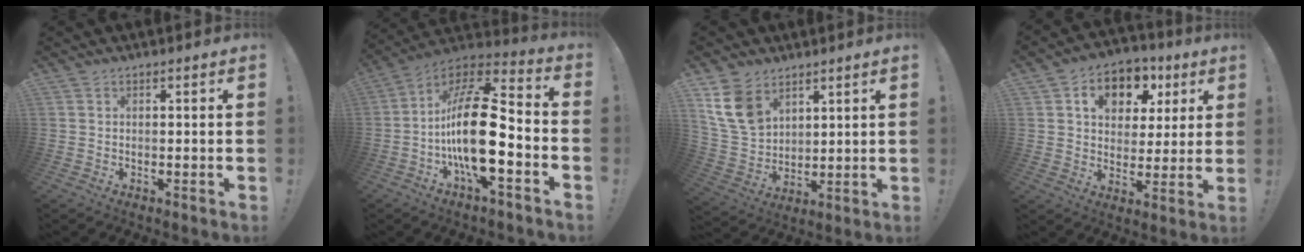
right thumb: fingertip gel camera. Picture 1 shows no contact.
{"total": 23.7, "force": [-4.0, 9.1, 21.5], "torque": [-0.401, 0.025, -0.063]}
{"total": 12.3, "force": [7.1, 8.3, 5.7], "torque": [-0.117, -0.032, 0.145]}
{"total": 11.6, "force": [4.5, 8.8, 6.0], "torque": [-0.093, -0.010, 0.087]}